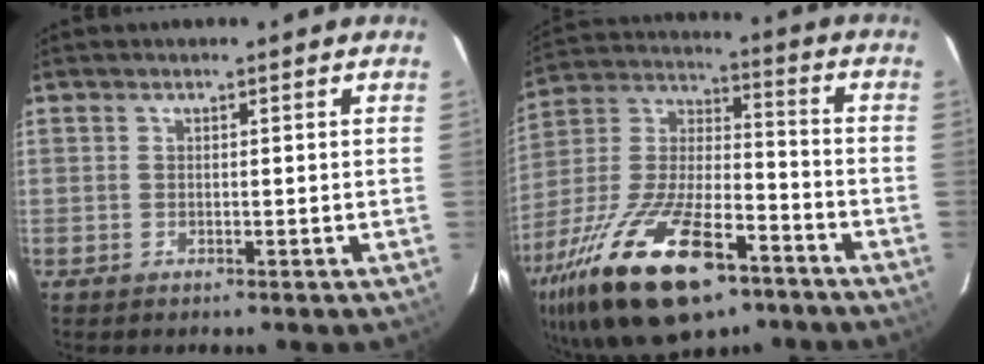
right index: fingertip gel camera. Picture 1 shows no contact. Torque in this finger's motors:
{"motor_torque": [1.76, -0.38, 1.05, 0.21]}